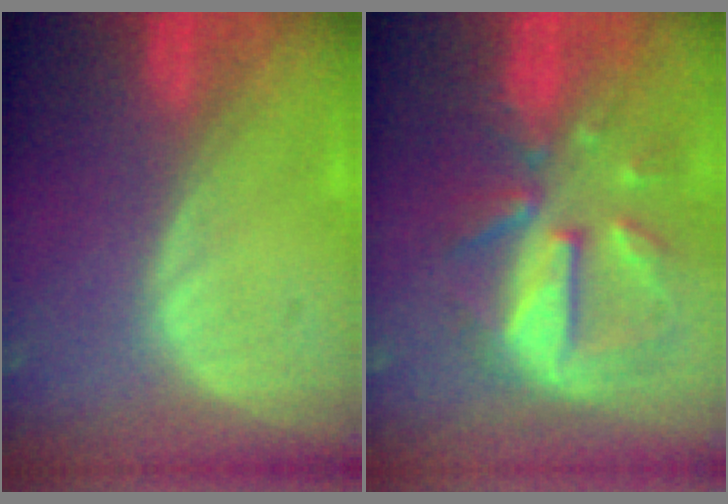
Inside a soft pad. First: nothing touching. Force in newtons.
{"total": 10.1, "press": 9.2, "slide": 4.3}